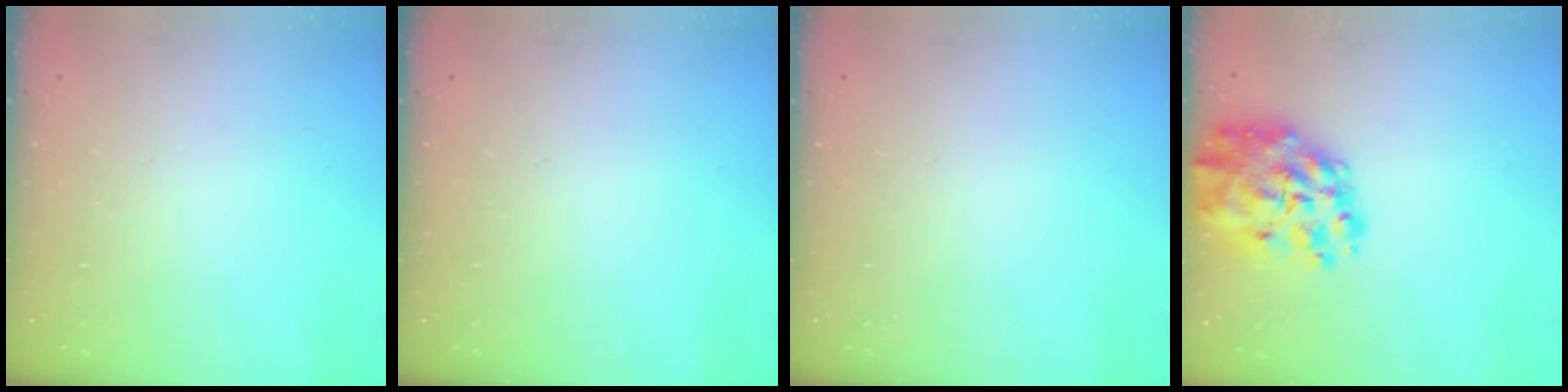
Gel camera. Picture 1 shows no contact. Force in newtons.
{"total": 0.0}
{"total": 0.0}
{"total": 14.9, "press": 14.1, "slide": 4.7}